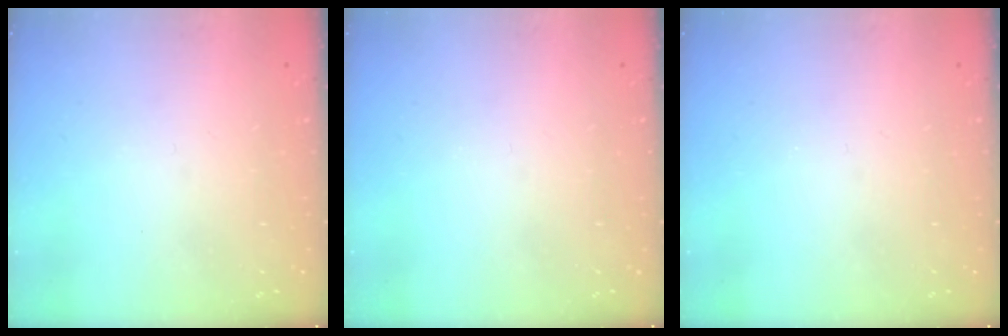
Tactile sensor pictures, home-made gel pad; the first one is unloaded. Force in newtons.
{"total": 0.0}
{"total": 0.0}